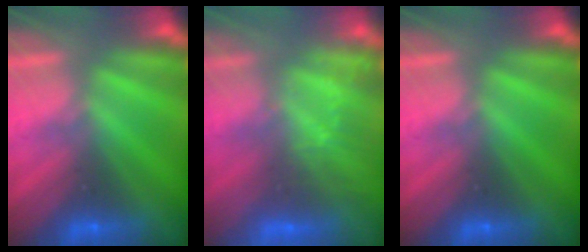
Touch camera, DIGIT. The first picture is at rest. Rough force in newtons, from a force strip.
{"total": 3.2}
{"total": 0.0}